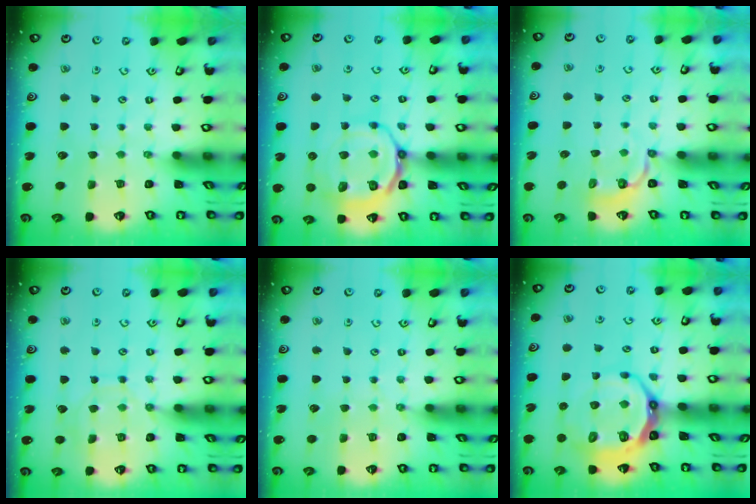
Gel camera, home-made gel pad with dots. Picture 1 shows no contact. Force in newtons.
{"total": 13.7, "press": 13.5, "slide": 2.2}
{"total": 3.5, "press": 2.4, "slide": 2.6}
{"total": 9.4, "press": 9.4, "slide": 0.7}
{"total": 2.7, "press": 2.7, "slide": 0.5}
{"total": 15.2, "press": 14.7, "slide": 3.8}